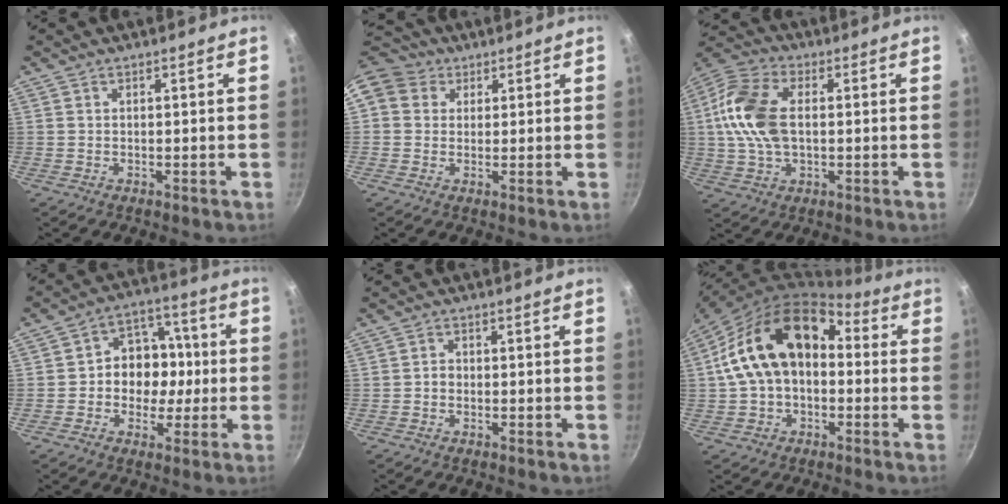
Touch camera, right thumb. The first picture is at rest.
{"total": 9.6, "force": [3.2, 8.1, 3.9], "torque": [-0.062, 0.016, 0.043]}
{"total": 14.1, "force": [1.0, 8.6, 11.1], "torque": [-0.210, 0.020, 0.005]}
{"total": 11.2, "force": [-0.8, 9.3, 6.2], "torque": [-0.035, 0.026, -0.025]}
{"total": 1.3, "force": [-0.3, 1.1, 0.7], "torque": [-0.008, 0.008, -0.006]}
{"total": 18.2, "force": [1.0, 12.4, 13.2], "torque": [-0.204, 0.057, 0.005]}